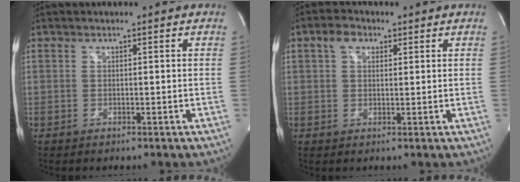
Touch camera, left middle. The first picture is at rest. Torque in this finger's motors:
{"motor_torque": [0.20, 0.00, 0.04, 0.04]}